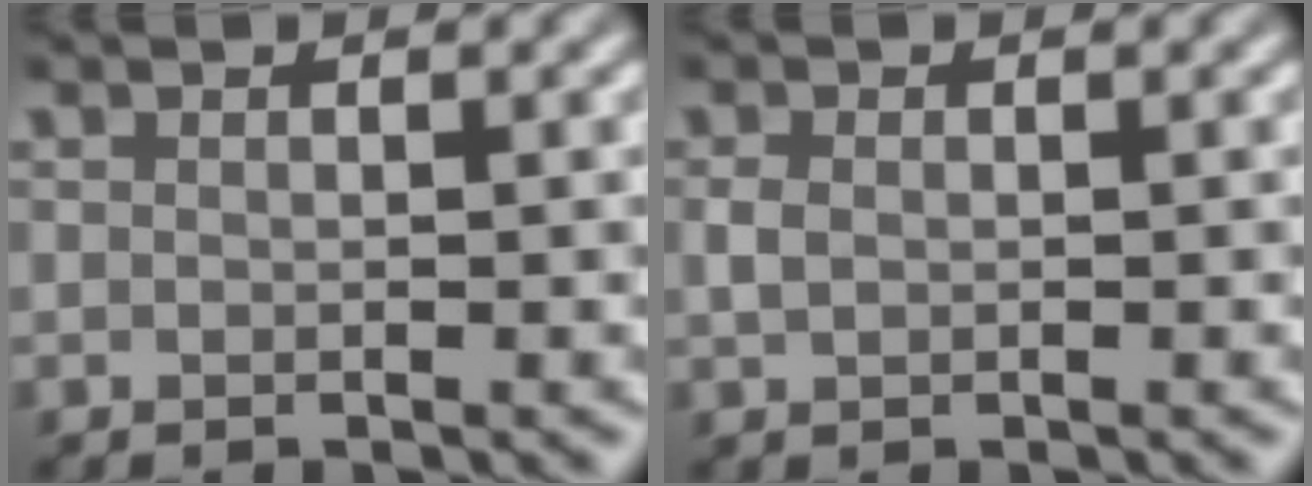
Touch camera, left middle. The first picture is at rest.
{"total": 1.0, "force": [-0.1, 0.7, 0.7], "torque": [-0.016, -0.001, -0.002]}